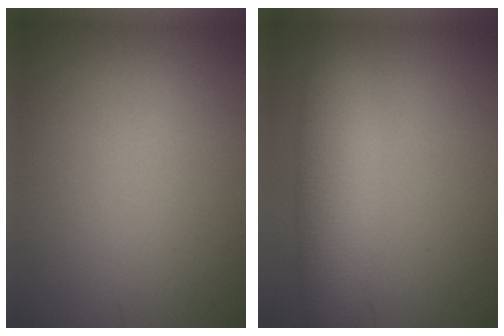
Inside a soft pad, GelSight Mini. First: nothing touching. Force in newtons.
{"total": 5.8, "press": 5.8, "slide": 0.5}